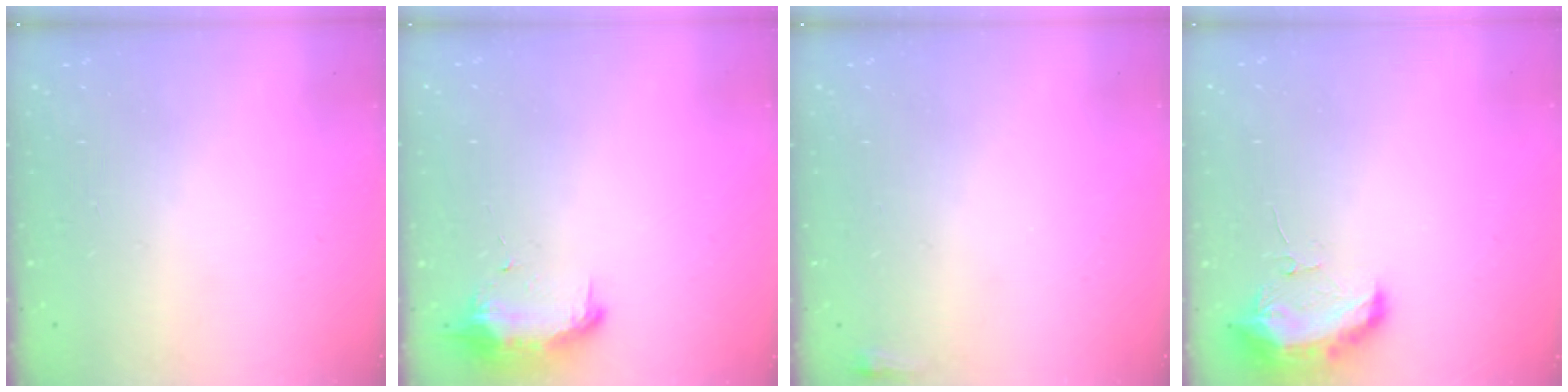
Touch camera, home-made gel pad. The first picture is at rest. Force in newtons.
{"total": 8.8, "press": 8.6, "slide": 1.5}
{"total": 2.9, "press": 2.6, "slide": 1.1}
{"total": 9.6, "press": 9.6, "slide": 0.8}